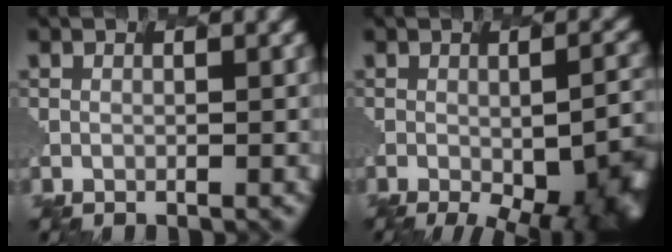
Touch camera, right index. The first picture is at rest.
{"total": 12.1, "force": [-5.4, 4.7, 9.7], "torque": [-0.105, -0.023, -0.059]}